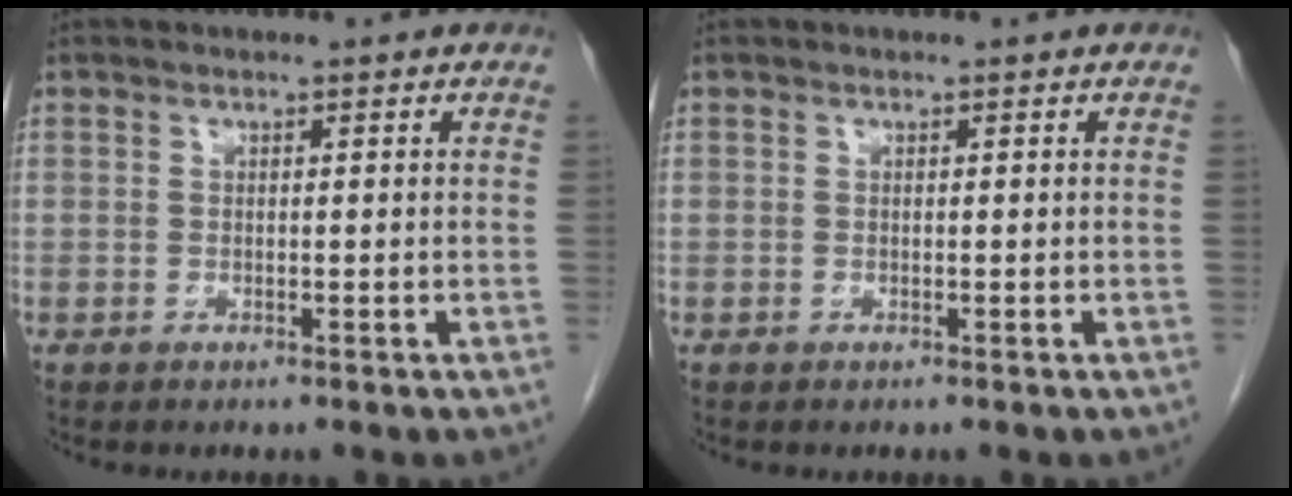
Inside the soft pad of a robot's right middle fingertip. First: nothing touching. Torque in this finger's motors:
{"motor_torque": [-0.01, 0.00, 0.00, 0.01]}